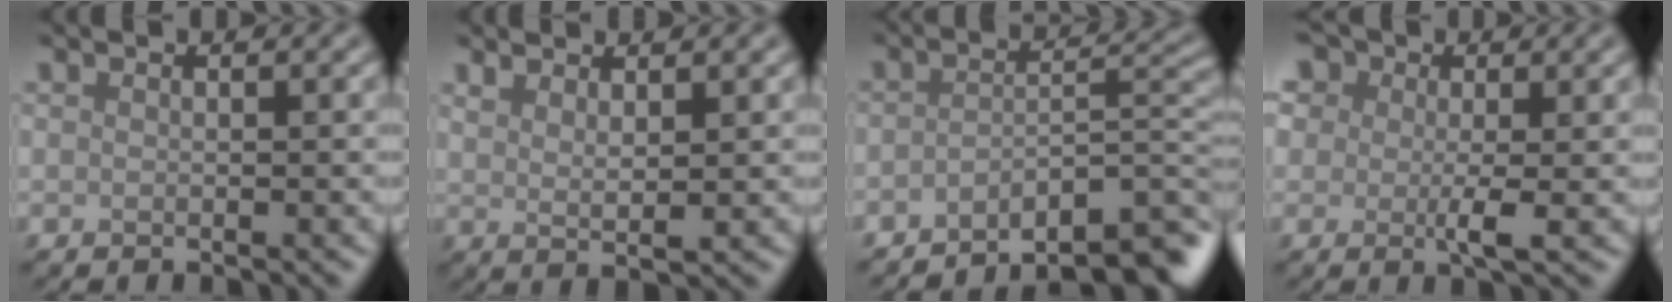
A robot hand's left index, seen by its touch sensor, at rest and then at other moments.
{"total": 2.3, "force": [1.6, 0.5, 1.7], "torque": [-0.026, -0.004, 0.028]}
{"total": 7.0, "force": [-5.0, 1.6, 4.6], "torque": [-0.051, 0.007, -0.081]}
{"total": 5.1, "force": [1.4, 3.3, 3.7], "torque": [-0.062, 0.007, 0.005]}